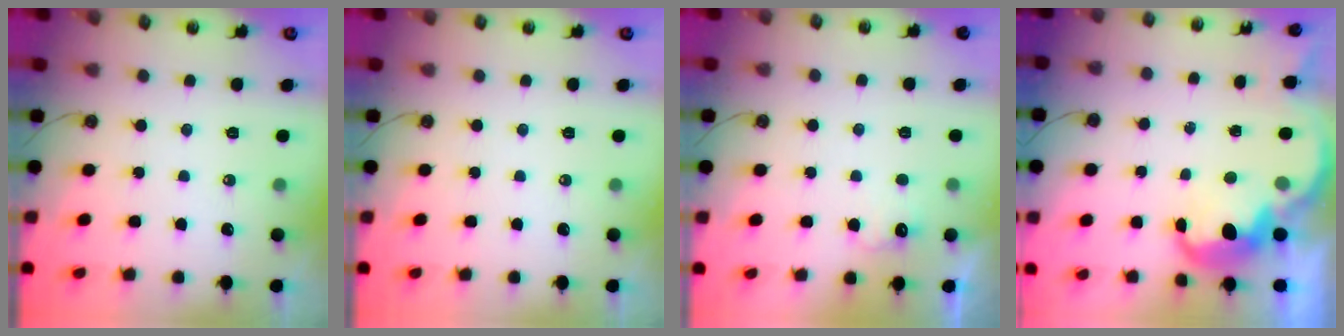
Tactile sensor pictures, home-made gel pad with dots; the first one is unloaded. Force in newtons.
{"total": 0.0}
{"total": 5.8, "press": 5.7, "slide": 1.2}
{"total": 4.8, "press": 4.7, "slide": 0.7}